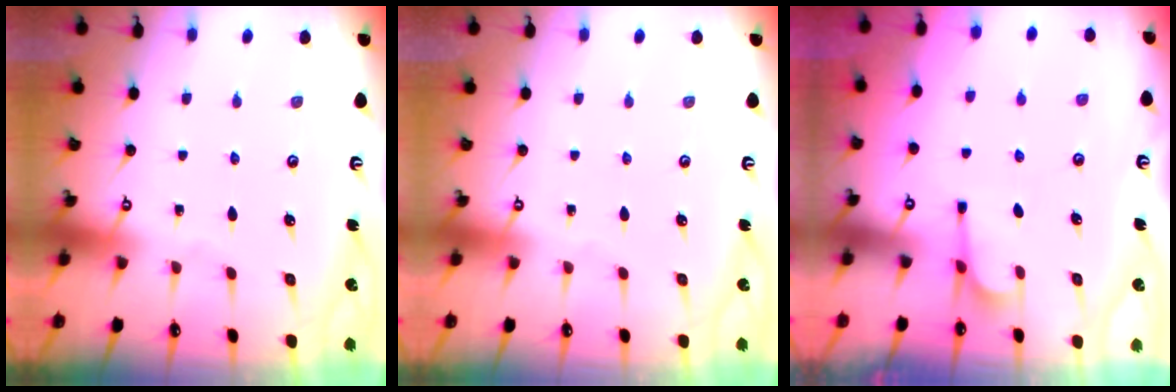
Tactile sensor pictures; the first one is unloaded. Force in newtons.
{"total": 0.0}
{"total": 2.8, "press": 2.7, "slide": 0.9}